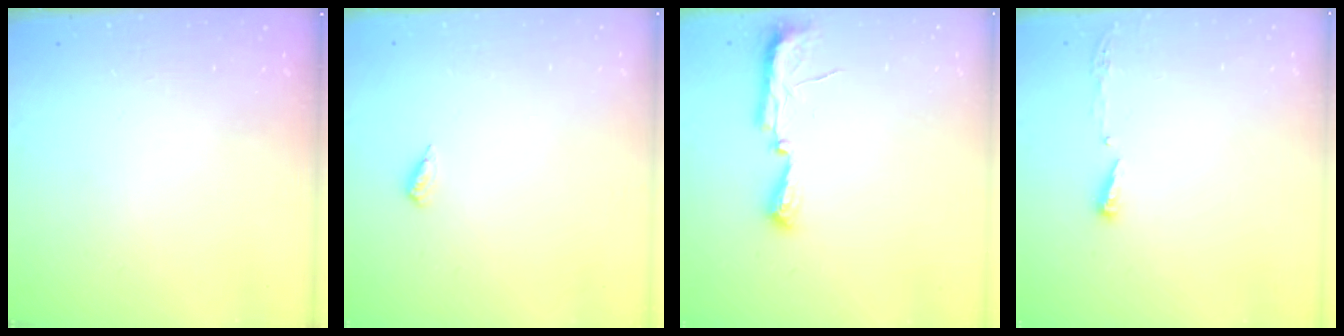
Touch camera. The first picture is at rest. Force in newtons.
{"total": 2.6, "press": 2.2, "slide": 1.3}
{"total": 7.7, "press": 7.6, "slide": 1.0}
{"total": 3.8, "press": 3.8, "slide": 0.4}